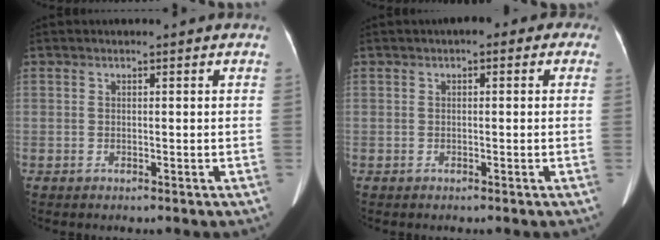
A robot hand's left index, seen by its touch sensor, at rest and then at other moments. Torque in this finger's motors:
{"motor_torque": [0.03, -0.03, -0.01, -0.04]}